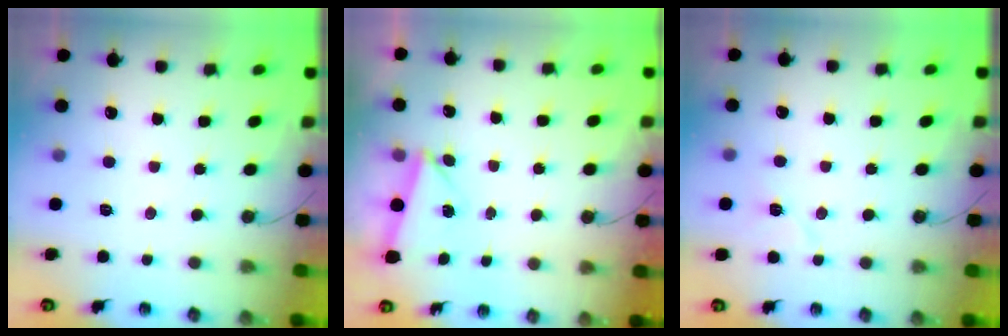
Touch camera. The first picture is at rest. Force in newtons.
{"total": 2.9, "press": 2.7, "slide": 1.2}
{"total": 6.4, "press": 6.1, "slide": 1.7}